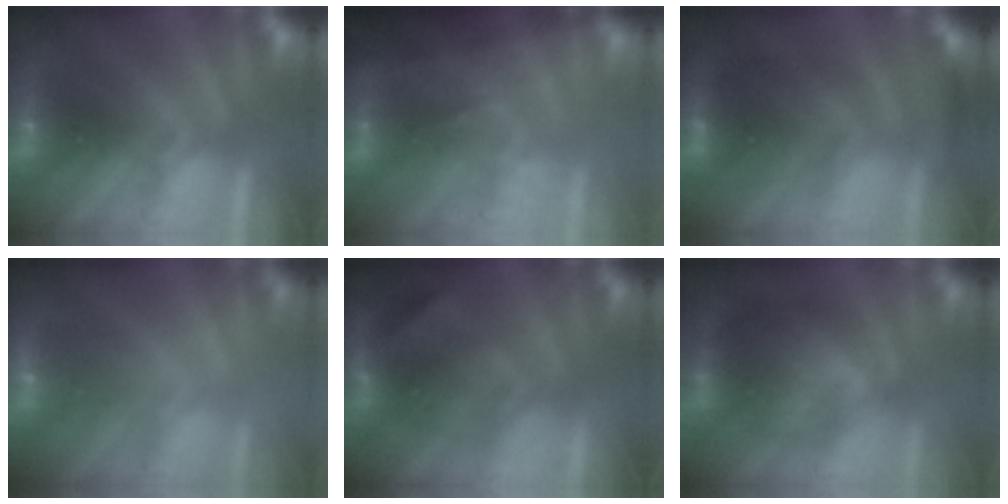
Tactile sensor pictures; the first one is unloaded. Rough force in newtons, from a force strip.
{"total": 2.6}
{"total": 2.8}
{"total": 2.2}
{"total": 3.5}
{"total": 8.4}